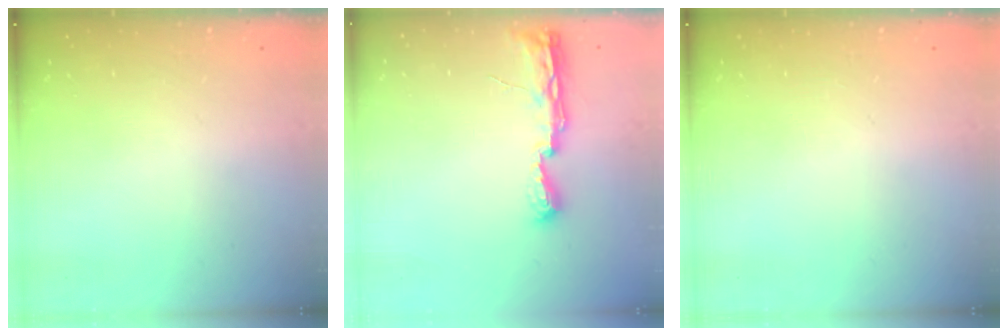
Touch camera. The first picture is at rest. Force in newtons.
{"total": 8.9, "press": 8.5, "slide": 2.3}
{"total": 0.0}